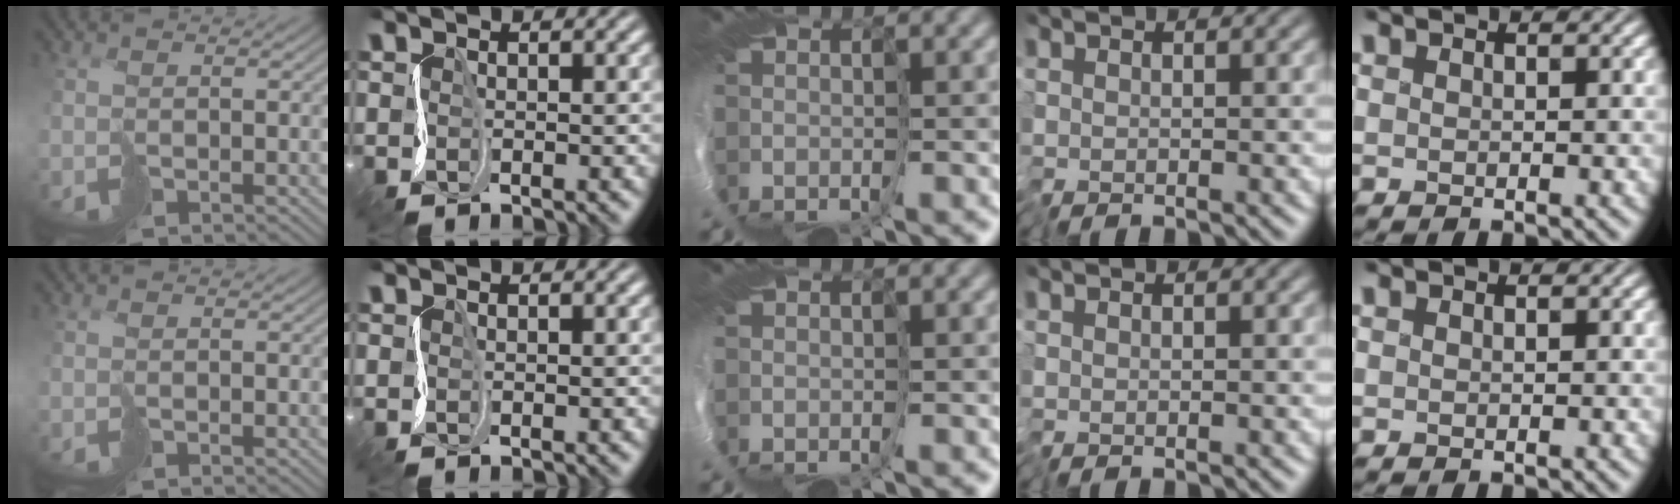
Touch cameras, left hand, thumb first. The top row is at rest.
{}